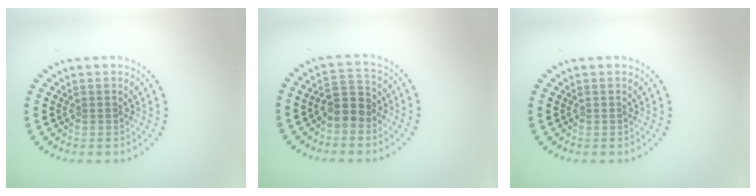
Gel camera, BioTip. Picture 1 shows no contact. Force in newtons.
{"total": 3.1, "press": 2.9, "slide": 1.0}
{"total": 0.0}